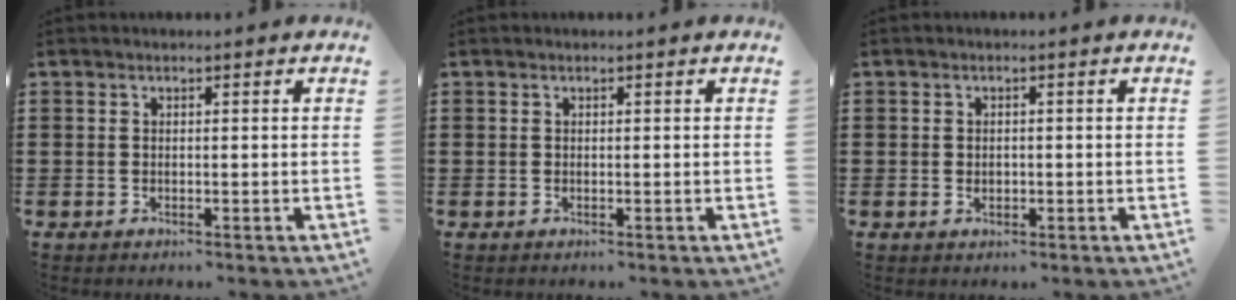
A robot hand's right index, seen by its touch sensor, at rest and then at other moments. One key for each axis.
{"total": 0.0}
{"total": 0.9, "fx": 0.0, "fy": 0.6, "fz": 0.7, "tx": -0.016, "ty": 0.001, "tz": 0.000}